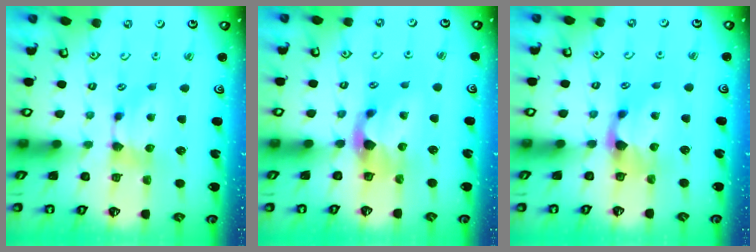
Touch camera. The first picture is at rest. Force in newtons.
{"total": 2.9, "press": 2.5, "slide": 1.5}
{"total": 2.0, "press": 1.8, "slide": 1.0}